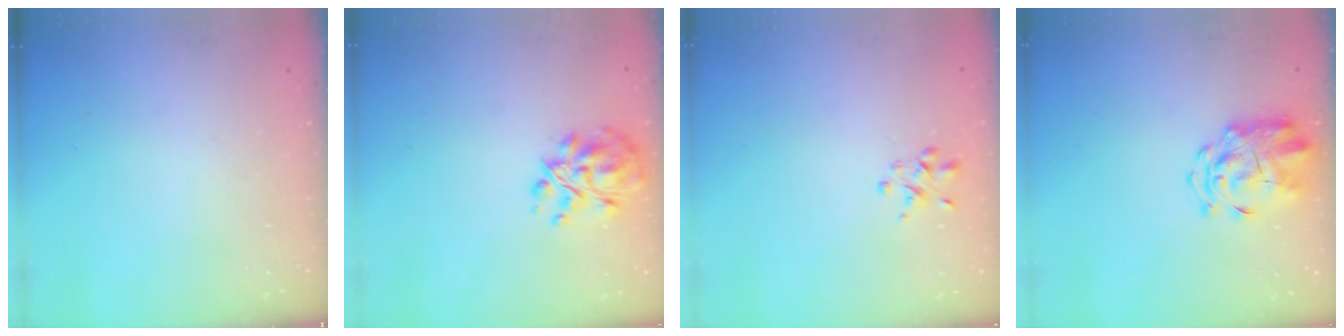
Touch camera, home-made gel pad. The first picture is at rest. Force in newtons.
{"total": 10.6, "press": 10.0, "slide": 3.5}
{"total": 1.8, "press": 1.8, "slide": 0.5}
{"total": 3.6, "press": 3.3, "slide": 1.3}